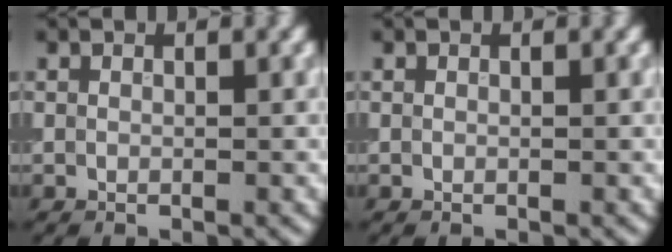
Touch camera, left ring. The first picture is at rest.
{"total": 0.0}